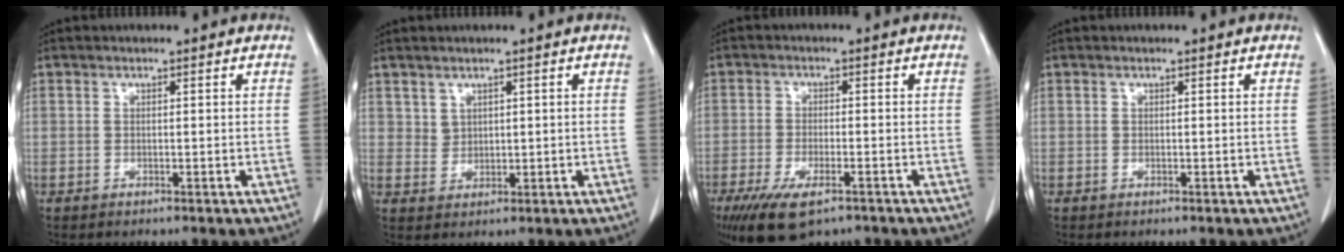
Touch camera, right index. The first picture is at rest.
{"total": 2.2, "force": [1.3, 1.7, 0.4], "torque": [-0.001, 0.001, 0.028]}
{"total": 8.9, "force": [-5.7, 3.1, 6.1], "torque": [-0.110, -0.017, -0.093]}
{"total": 0.0}